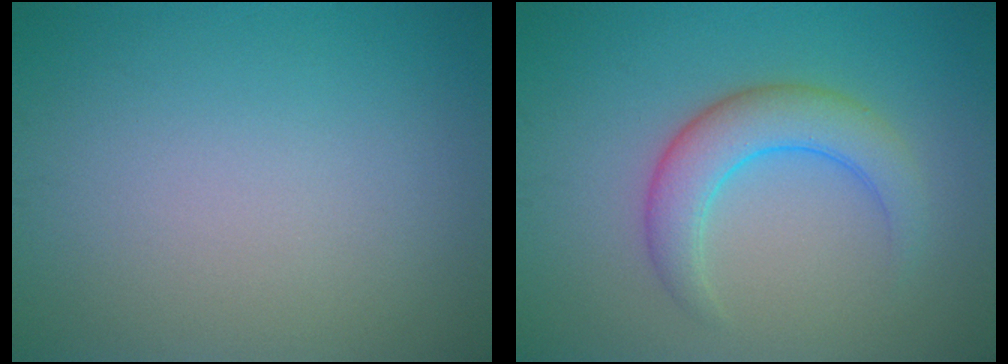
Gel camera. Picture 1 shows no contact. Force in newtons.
{"total": 4.4, "press": 4.4, "slide": 0.3}